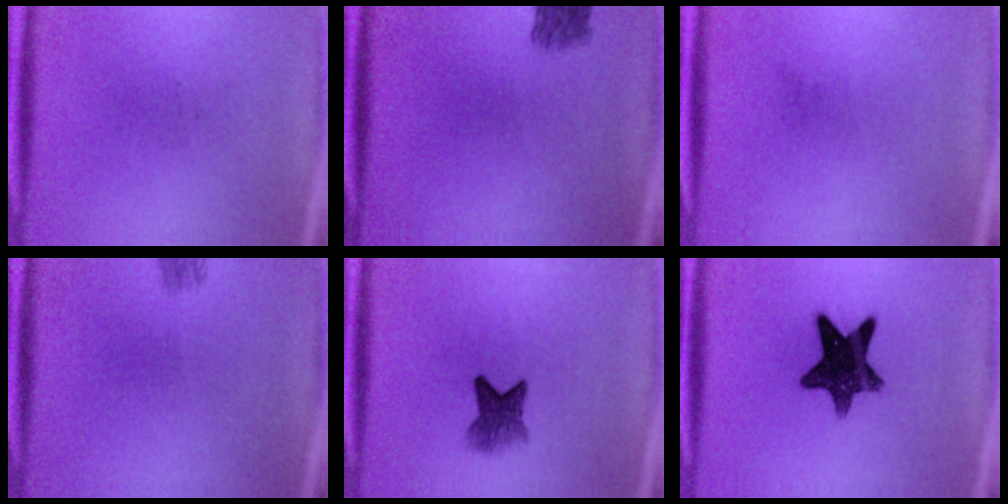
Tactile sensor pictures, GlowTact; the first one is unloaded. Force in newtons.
{"total": 2.9}
{"total": 0.0}
{"total": 1.6}
{"total": 4.2}
{"total": 12.6}